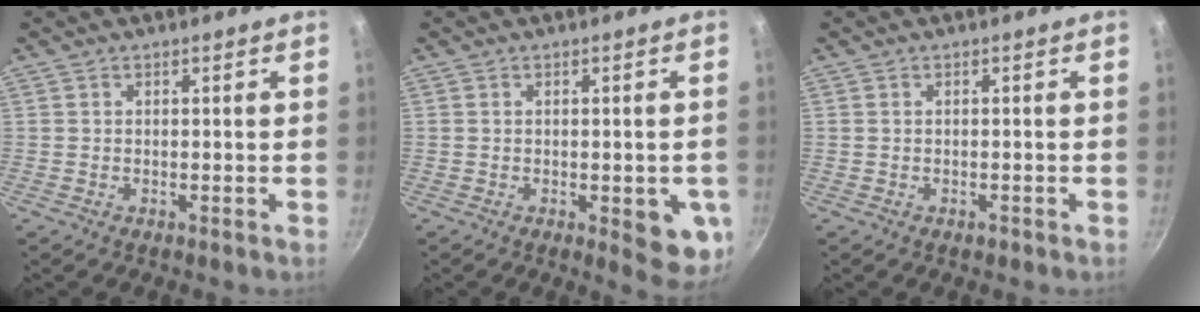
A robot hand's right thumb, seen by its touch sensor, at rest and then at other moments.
{"total": 8.5, "force": [-2.1, 3.2, 7.6], "torque": [-0.063, -0.002, -0.021]}
{"total": 0.7, "force": [-0.5, 0.4, 0.4], "torque": [-0.007, 0.003, -0.006]}